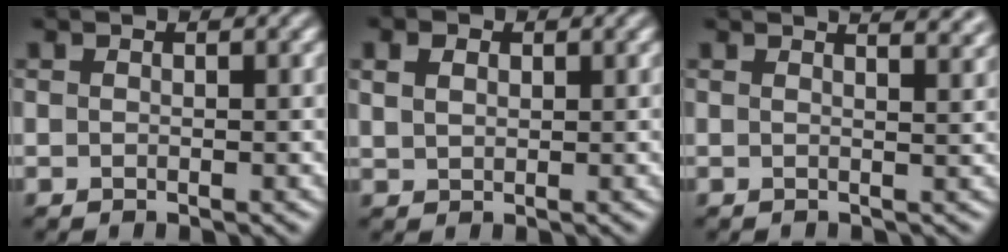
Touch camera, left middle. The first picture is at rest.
{"total": 1.4, "force": [1.3, 0.7, -0.1], "torque": [-0.011, 0.009, 0.026]}
{"total": 6.1, "force": [4.5, 2.4, 3.4], "torque": [-0.018, 0.042, 0.028]}